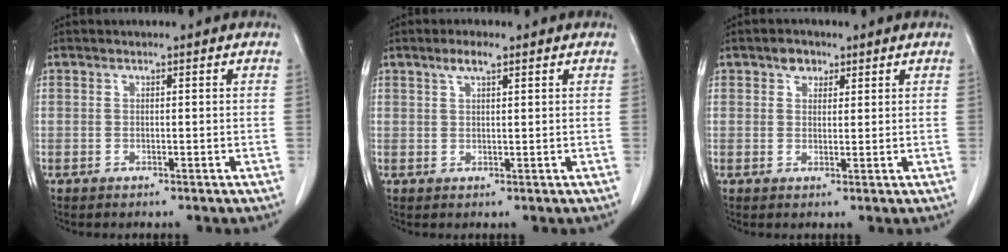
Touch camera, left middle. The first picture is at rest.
{"total": 2.5, "force": [1.6, 0.4, 1.8], "torque": [-0.041, 0.005, 0.031]}
{"total": 2.4, "force": [1.5, 1.6, 0.9], "torque": [-0.016, 0.006, 0.023]}